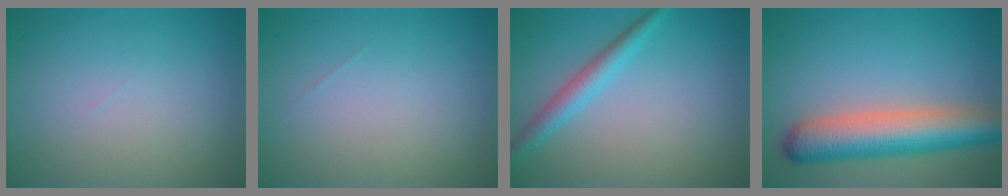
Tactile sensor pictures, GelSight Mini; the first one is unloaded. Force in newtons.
{"total": 0.0}
{"total": 2.6, "press": 2.6, "slide": 0.1}
{"total": 7.7, "press": 7.7, "slide": 0.3}